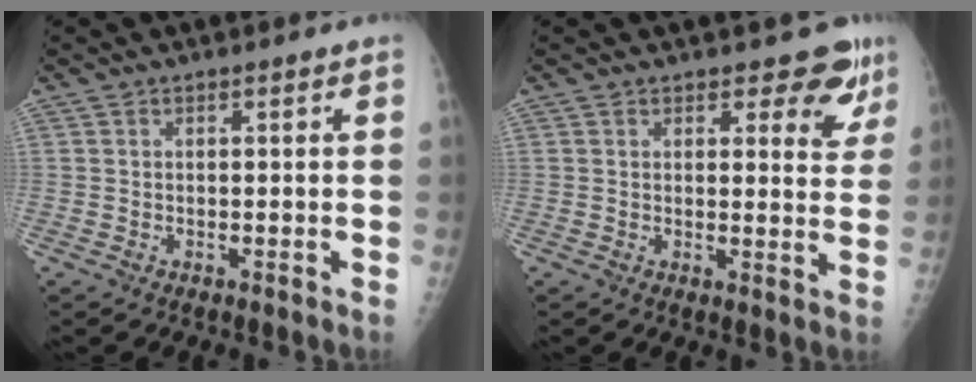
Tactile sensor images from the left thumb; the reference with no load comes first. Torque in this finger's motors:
{"motor_torque": [-0.01, 0.15, 0.25, -0.03, 0.03]}